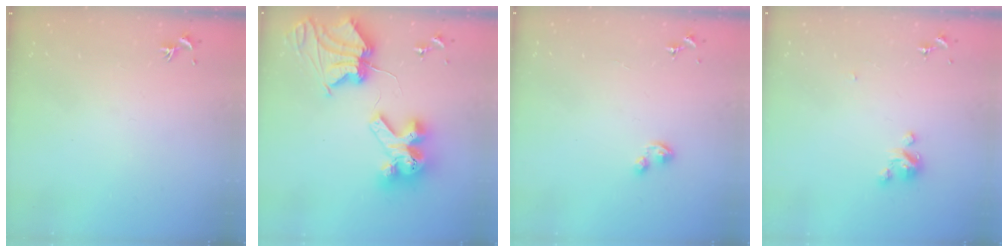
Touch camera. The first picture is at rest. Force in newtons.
{"total": 15.6, "press": 15.5, "slide": 2.1}
{"total": 1.9, "press": 1.9, "slide": 0.3}
{"total": 4.5, "press": 4.5, "slide": 0.3}